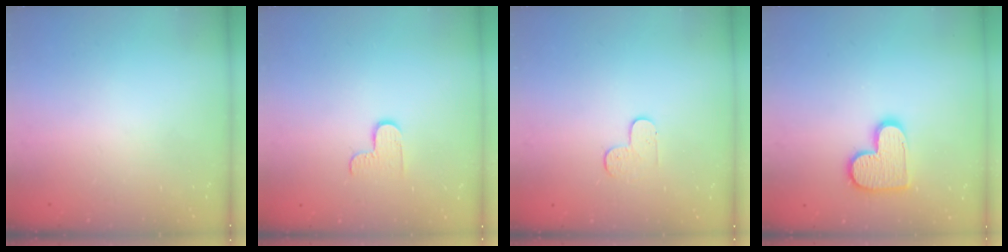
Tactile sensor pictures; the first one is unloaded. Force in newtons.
{"total": 4.8, "press": 4.8, "slide": 0.4}
{"total": 5.4, "press": 5.3, "slide": 0.6}
{"total": 12.8, "press": 12.8, "slide": 0.9}